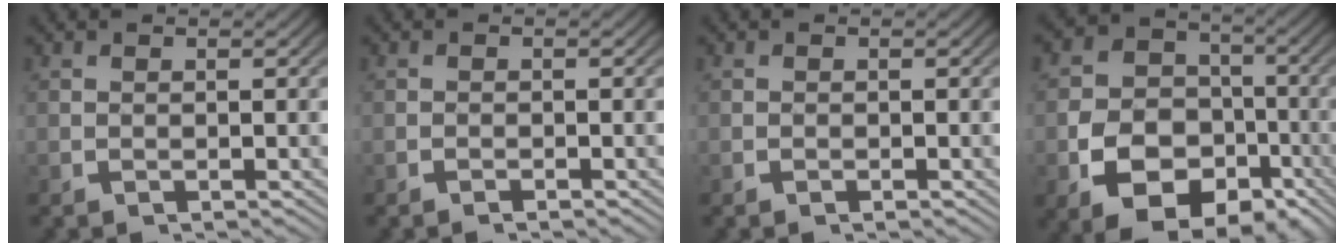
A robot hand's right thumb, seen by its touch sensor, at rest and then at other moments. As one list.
[{"total": 0.5, "force": [-0.5, 0.1, 0.1], "torque": [-0.002, -0.002, -0.012]}, {"total": 0.0}, {"total": 12.9, "force": [-3.5, 10.4, 6.7], "torque": [-0.128, -0.049, -0.051]}]